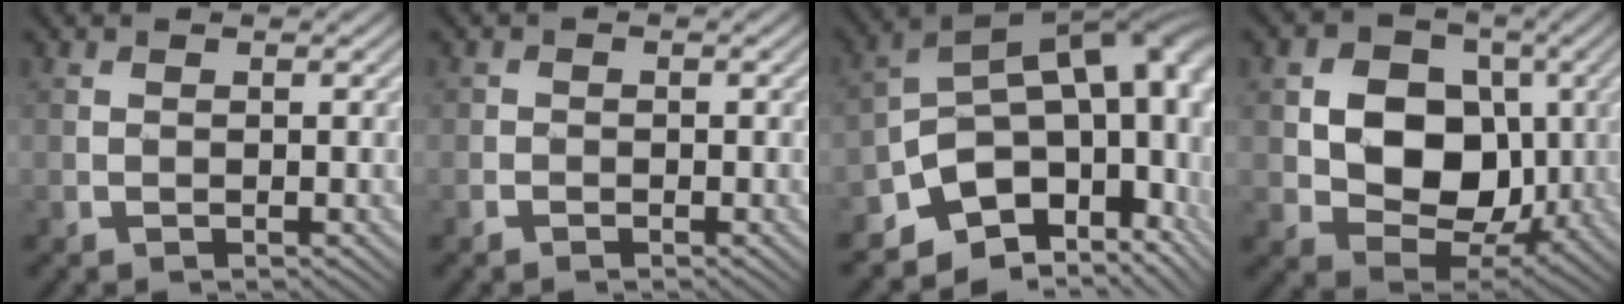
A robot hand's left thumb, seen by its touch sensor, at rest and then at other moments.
{"total": 0.9, "force": [-0.6, 0.7, 0.0], "torque": [0.002, -0.005, -0.015]}
{"total": 15.1, "force": [-2.2, 10.0, 11.1], "torque": [-0.162, -0.024, -0.018]}
{"total": 10.9, "force": [0.5, 8.6, 6.7], "torque": [-0.136, -0.008, -0.005]}